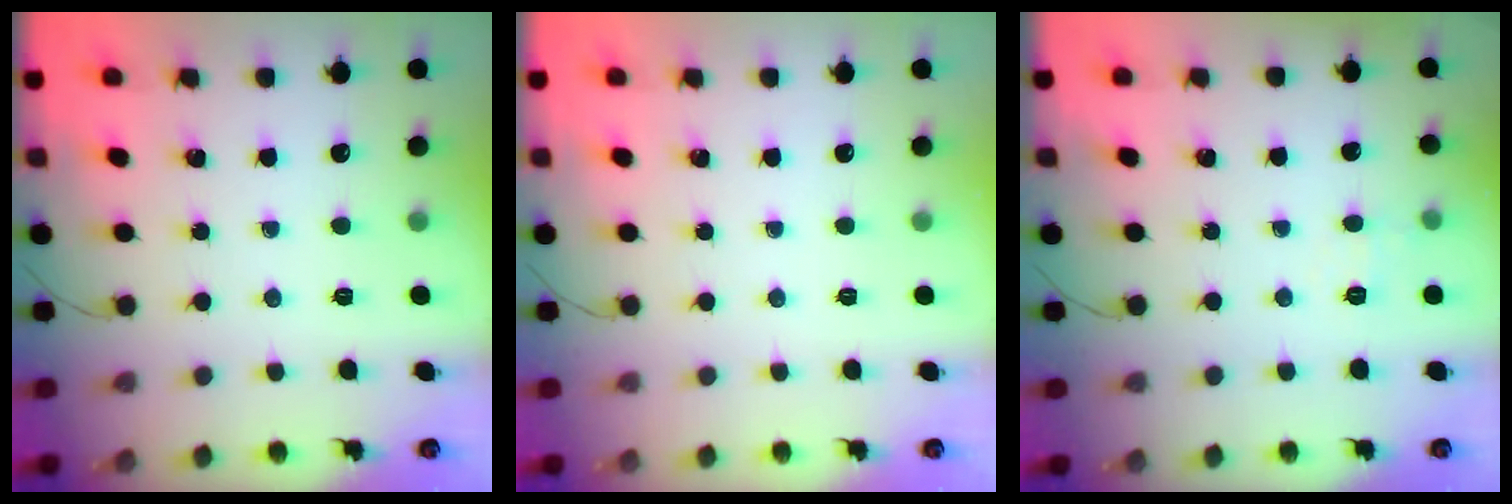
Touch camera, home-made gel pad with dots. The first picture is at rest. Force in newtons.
{"total": 0.0}
{"total": 5.7, "press": 5.5, "slide": 1.4}